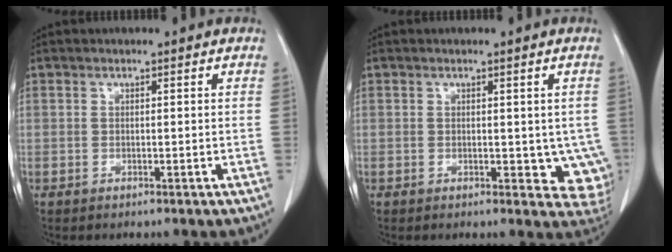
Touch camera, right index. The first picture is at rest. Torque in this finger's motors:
{"motor_torque": [0.06, 0.01, 0.08, 0.00]}